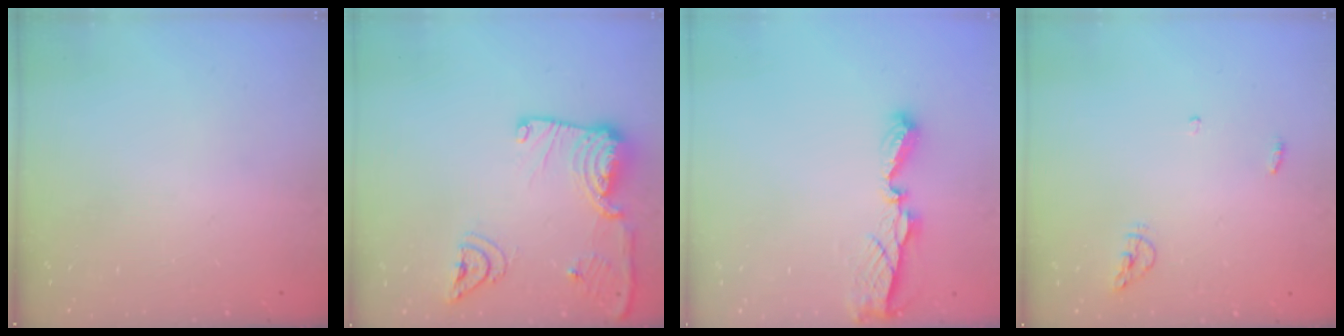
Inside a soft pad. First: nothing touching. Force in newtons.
{"total": 16.4, "press": 16.3, "slide": 2.0}
{"total": 6.9, "press": 6.9, "slide": 0.6}
{"total": 5.2, "press": 5.2, "slide": 0.7}